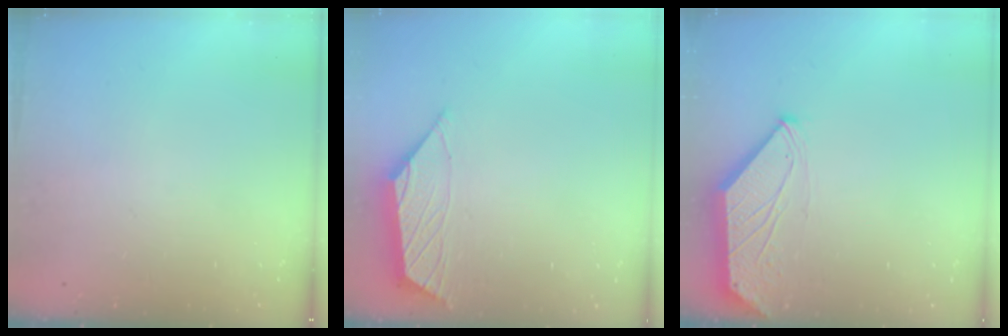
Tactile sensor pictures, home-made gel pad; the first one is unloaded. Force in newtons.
{"total": 1.4, "press": 1.4, "slide": 0.2}
{"total": 0.5, "press": 0.4, "slide": 0.3}